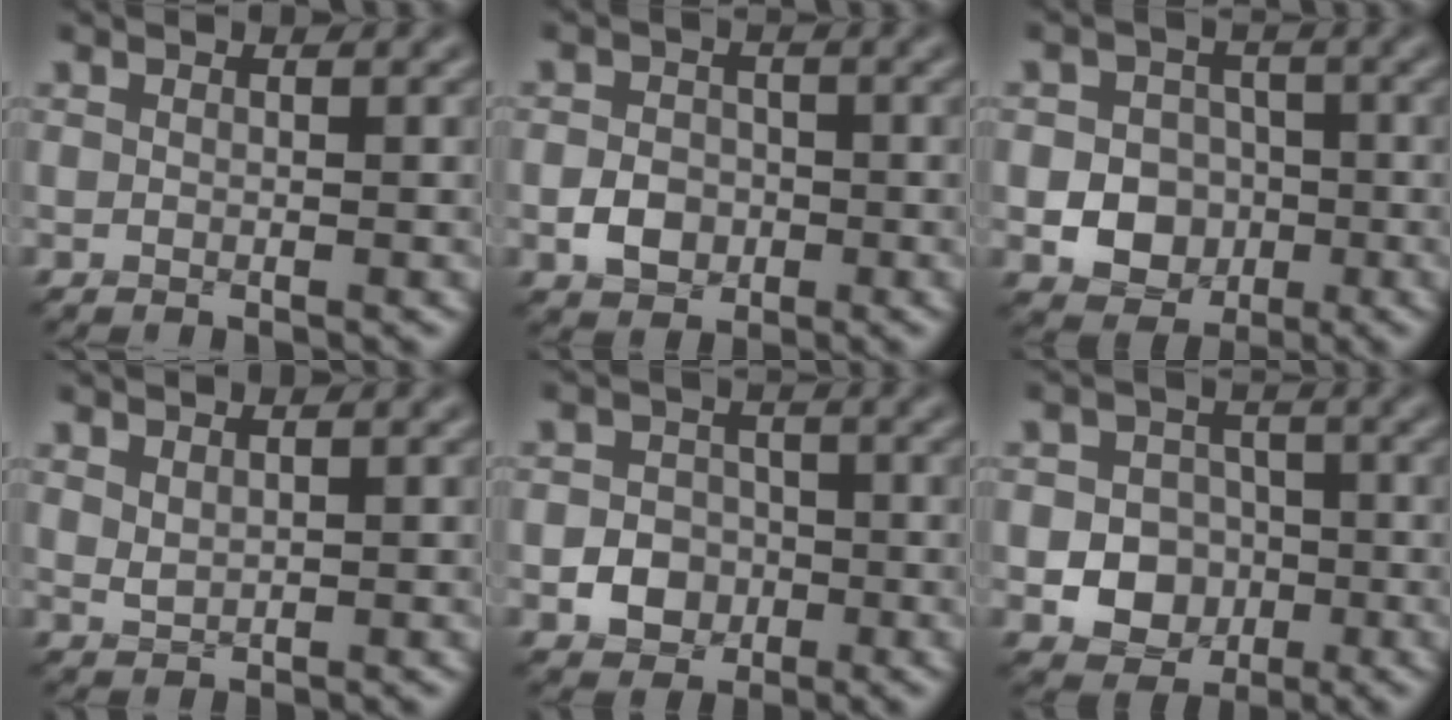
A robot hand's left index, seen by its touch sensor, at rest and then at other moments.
{"total": 2.9, "force": [-1.1, 2.2, 1.4], "torque": [-0.023, 0.002, -0.023]}
{"total": 6.1, "force": [-1.8, 5.2, 2.7], "torque": [-0.023, 0.002, -0.051]}
{"total": 1.0, "force": [0.8, 0.4, 0.5], "torque": [-0.018, -0.001, 0.020]}
{"total": 3.3, "force": [-1.3, 2.8, 1.3], "torque": [-0.007, 0.002, -0.030]}
{"total": 6.0, "force": [-2.0, 5.0, 2.7], "torque": [-0.019, -0.004, -0.051]}